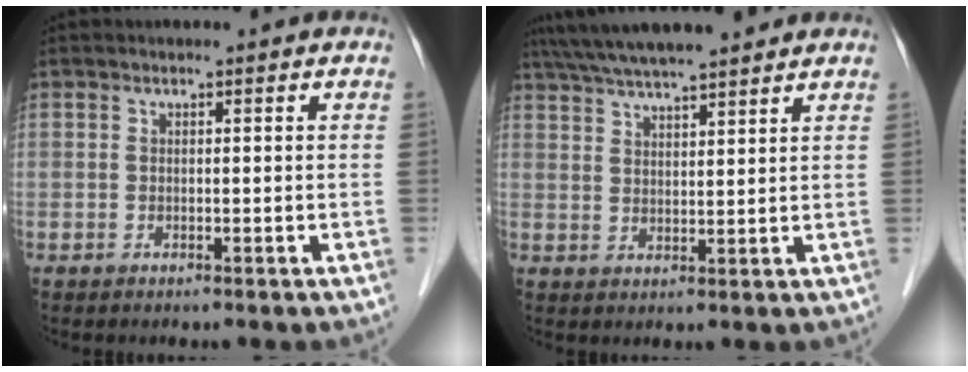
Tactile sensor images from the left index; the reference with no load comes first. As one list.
[{"total": 12.7, "force": [11.2, 1.0, 5.9], "torque": [-0.104, 0.032, 0.176]}]